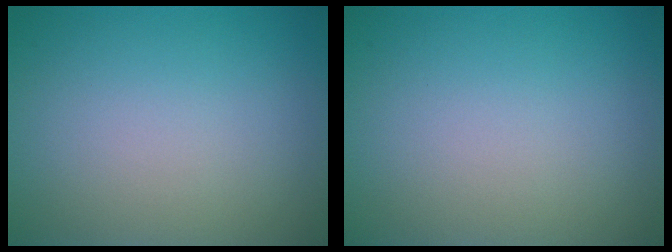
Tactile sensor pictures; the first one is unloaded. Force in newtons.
{"total": 0.0}